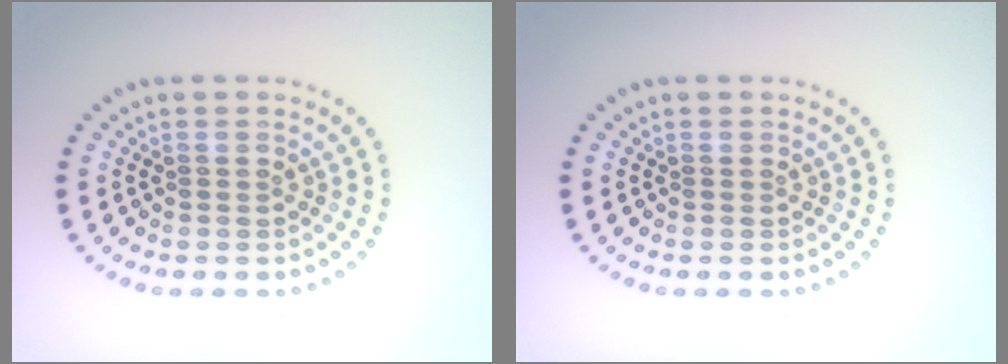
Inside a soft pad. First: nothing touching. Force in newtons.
{"total": 0.0}